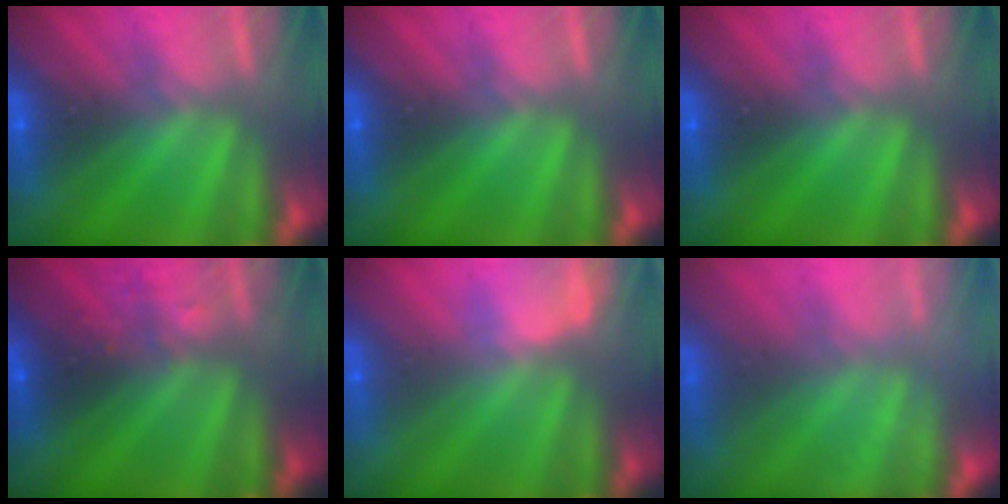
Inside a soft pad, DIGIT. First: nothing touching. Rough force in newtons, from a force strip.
{"total": 0.0}
{"total": 0.0}
{"total": 2.9}
{"total": 2.8}
{"total": 2.4}